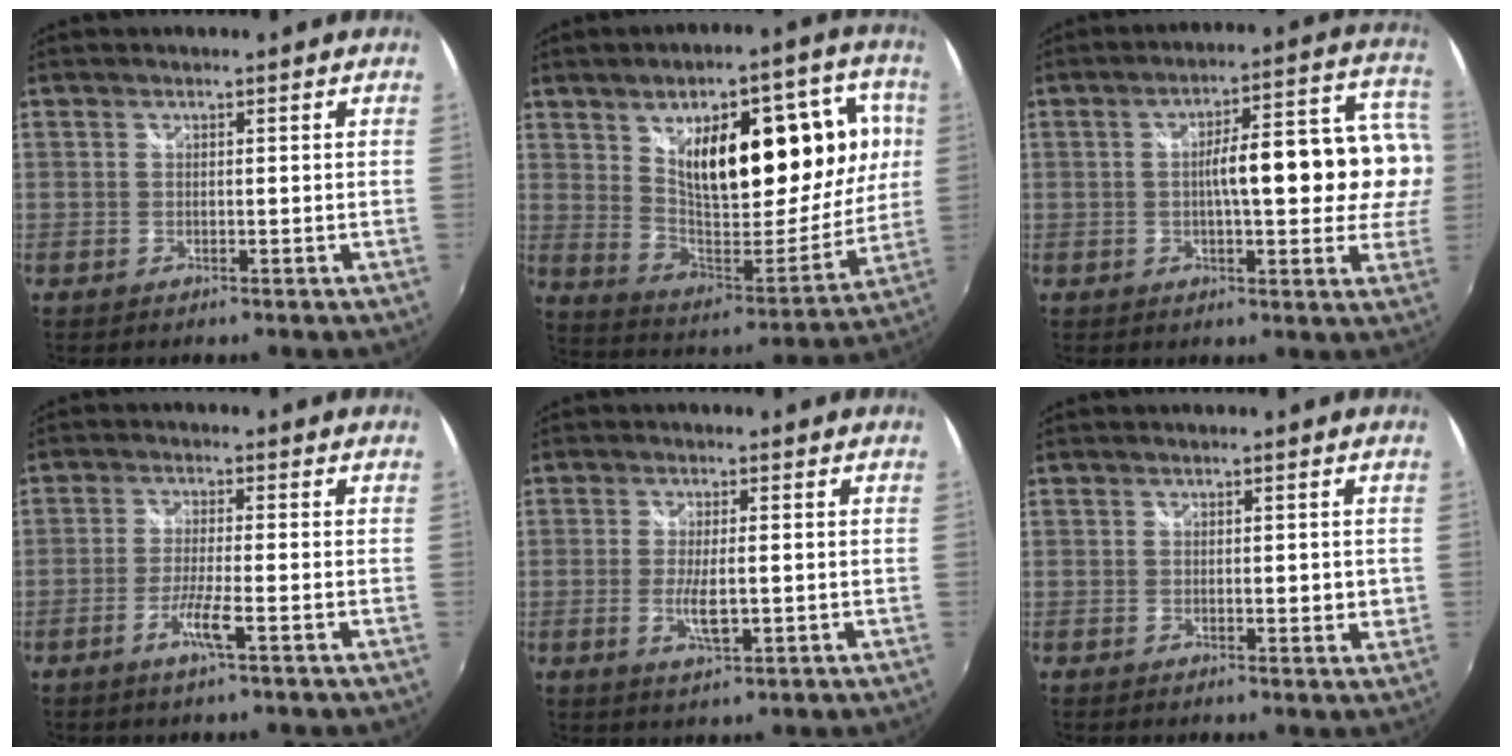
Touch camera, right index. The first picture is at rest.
{"total": 24.4, "force": [7.0, 11.3, 20.5], "torque": [-0.315, 0.012, 0.131]}
{"total": 15.7, "force": [-0.3, 4.4, 15.0], "torque": [-0.198, 0.031, -0.002]}
{"total": 4.6, "force": [-2.4, -0.3, 3.9], "torque": [-0.083, -0.008, -0.047]}
{"total": 4.7, "force": [-0.9, 1.2, 4.4], "torque": [-0.086, -0.010, -0.015]}
{"total": 2.3, "force": [0.0, 1.0, 2.1], "torque": [-0.030, -0.002, 0.003]}